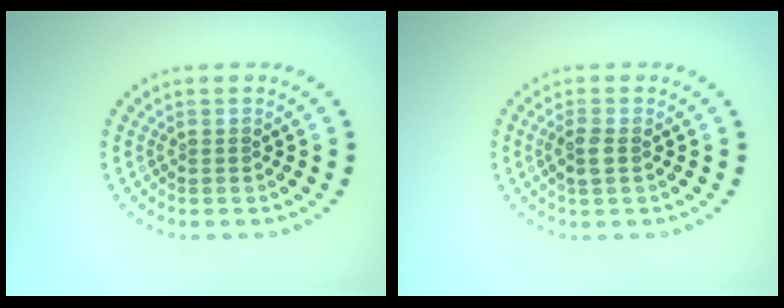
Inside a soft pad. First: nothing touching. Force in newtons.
{"total": 1.6, "press": 1.5, "slide": 0.5}